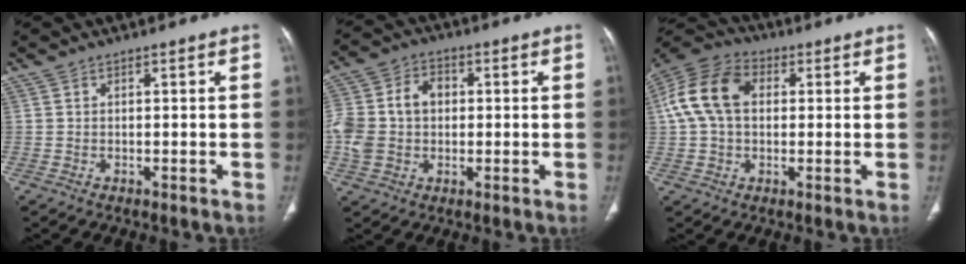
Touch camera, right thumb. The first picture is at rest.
{"total": 12.2, "force": [0.1, 9.3, 7.8], "torque": [-0.153, 0.027, 0.002]}
{"total": 13.1, "force": [2.1, 9.2, 9.1], "torque": [-0.175, 0.030, 0.029]}